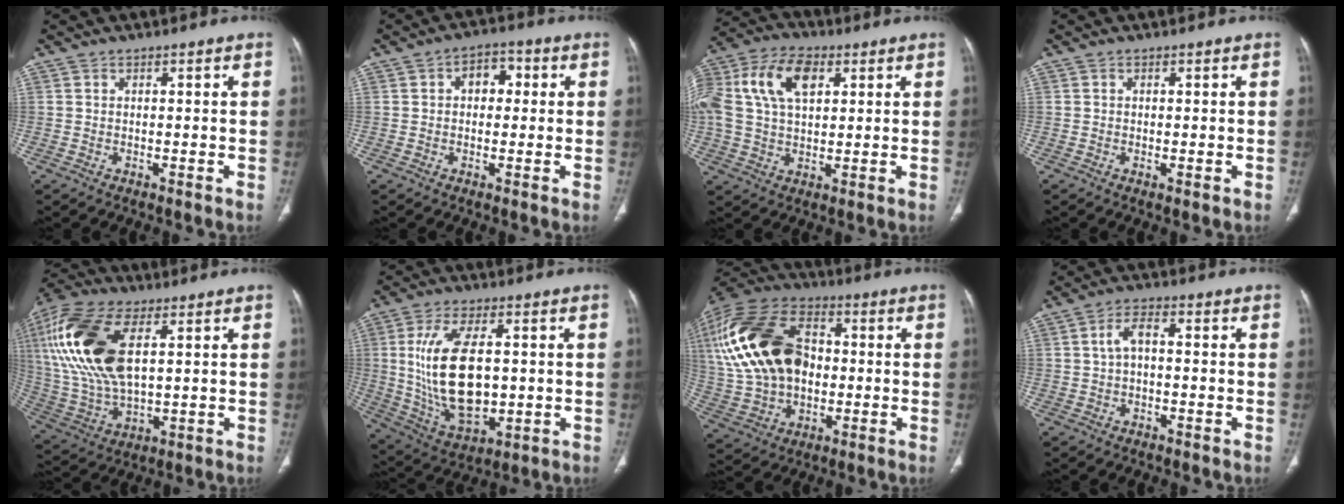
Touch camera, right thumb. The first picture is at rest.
{"total": 5.3, "force": [0.9, 3.7, 3.7], "torque": [-0.031, 0.013, 0.008]}
{"total": 19.3, "force": [6.3, 12.0, 13.8], "torque": [-0.305, 0.031, 0.111]}
{"total": 0.8, "force": [-0.2, 0.2, 0.7], "torque": [-0.017, -0.004, -0.003]}
{"total": 22.1, "force": [6.0, 10.9, 18.3], "torque": [-0.398, -0.008, 0.113]}
{"total": 17.5, "force": [1.3, 9.1, 14.9], "torque": [-0.278, -0.012, 0.039]}
{"total": 26.6, "force": [2.5, 17.8, 19.5], "torque": [-0.412, 0.017, 0.053]}
{"total": 3.9, "force": [0.1, 2.0, 3.4], "torque": [-0.066, 0.015, -0.002]}